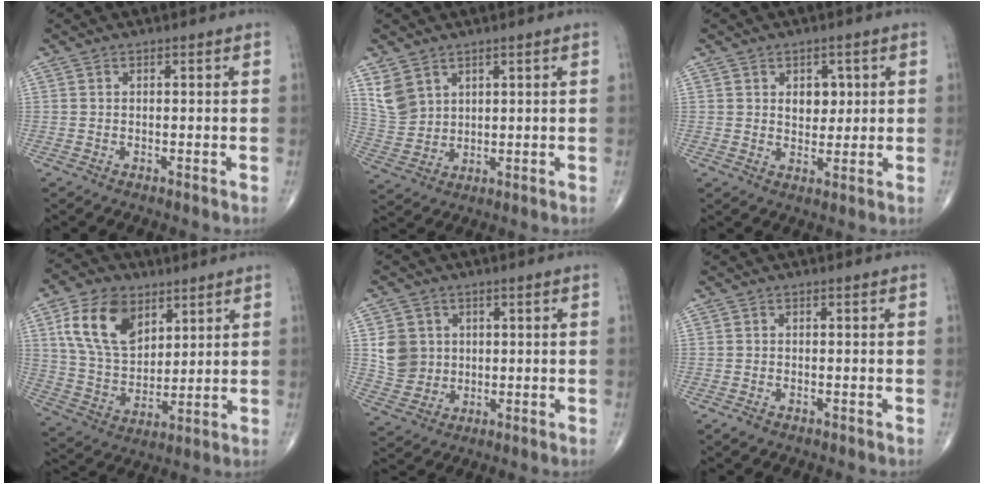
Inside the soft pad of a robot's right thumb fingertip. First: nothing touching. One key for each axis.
{"total": 6.0, "fx": 3.4, "fy": 4.3, "fz": 2.5, "tx": -0.041, "ty": -0.014, "tz": 0.081}
{"total": 4.3, "fx": 1.1, "fy": 3.2, "fz": 2.7, "tx": -0.012, "ty": -0.009, "tz": 0.016}
{"total": 15.2, "fx": 6.8, "fy": 9.7, "fz": 9.5, "tx": -0.153, "ty": -0.025, "tz": 0.137}
{"total": 7.4, "fx": 1.1, "fy": 6.8, "fz": 2.7, "tx": -0.025, "ty": -0.005, "tz": 0.025}
{"total": 1.3, "fx": -1.0, "fy": 0.6, "fz": 0.5, "tx": -0.015, "ty": 0.000, "tz": -0.018}